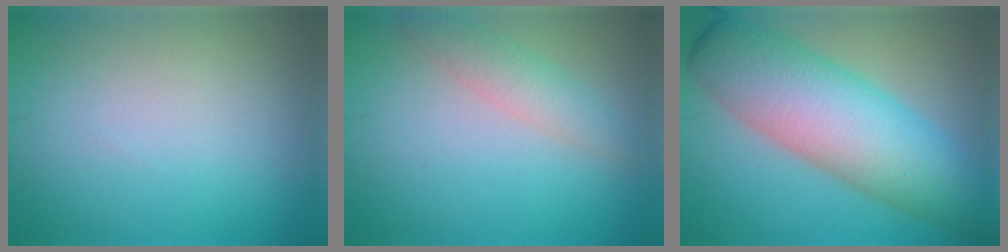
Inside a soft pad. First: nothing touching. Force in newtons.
{"total": 2.6, "press": 2.6, "slide": 0.1}
{"total": 10.8, "press": 10.8, "slide": 0.2}